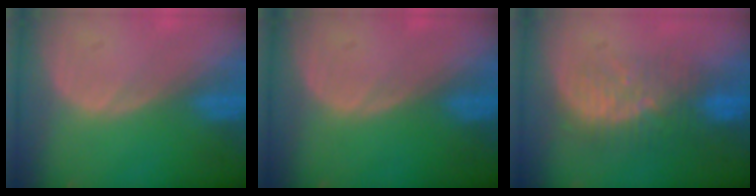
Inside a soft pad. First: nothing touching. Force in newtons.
{"total": 0.0}
{"total": 8.3, "press": 7.8, "slide": 2.9}